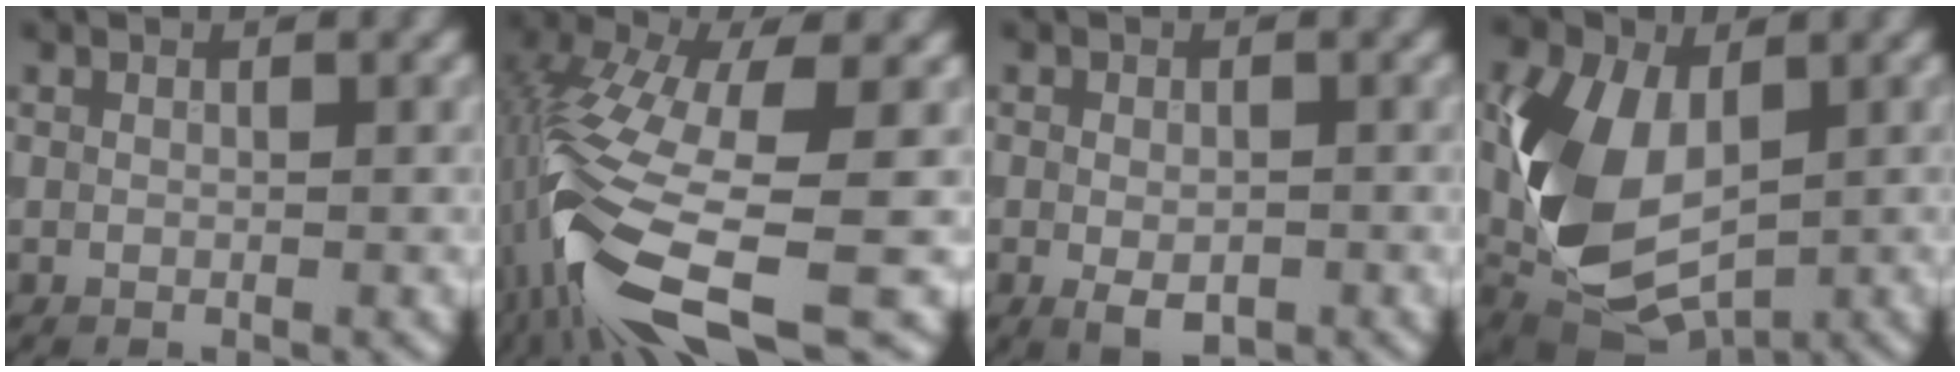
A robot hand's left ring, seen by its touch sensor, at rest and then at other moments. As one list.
[{"total": 13.9, "force": [-5.3, 5.2, 11.8], "torque": [-0.265, -0.024, -0.091]}, {"total": 2.7, "force": [-0.8, 1.6, 2.1], "torque": [-0.034, -0.007, -0.012]}, {"total": 11.2, "force": [0.3, 7.2, 8.6], "torque": [-0.206, -0.016, 0.003]}]